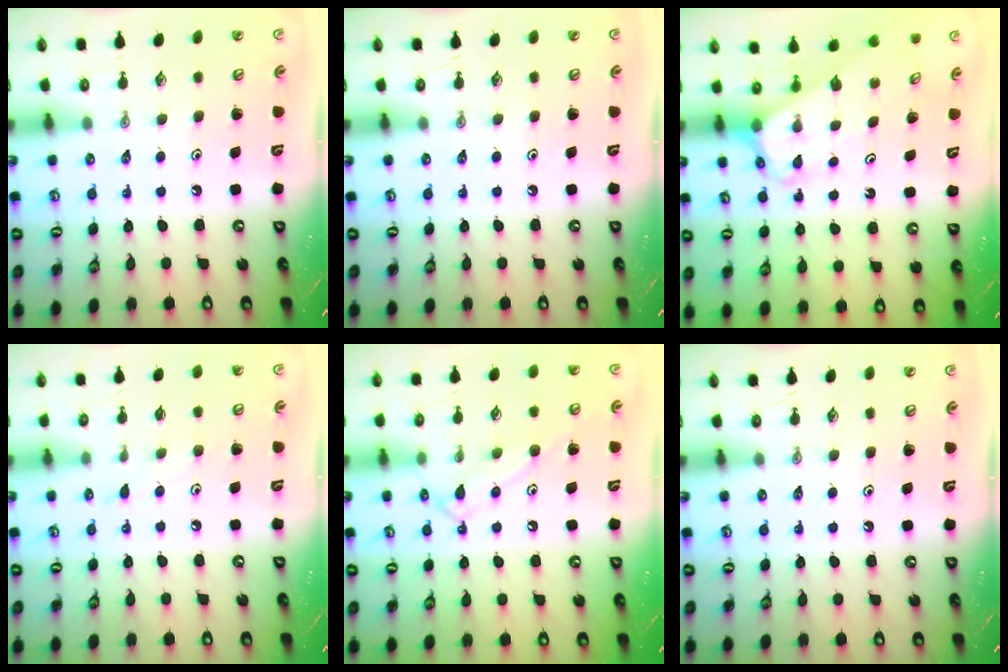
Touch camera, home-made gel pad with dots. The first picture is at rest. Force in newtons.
{"total": 0.0}
{"total": 3.1, "press": 3.1, "slide": 0.2}
{"total": 4.8, "press": 4.7, "slide": 0.6}
{"total": 10.6, "press": 10.6, "slide": 0.7}
{"total": 0.0}